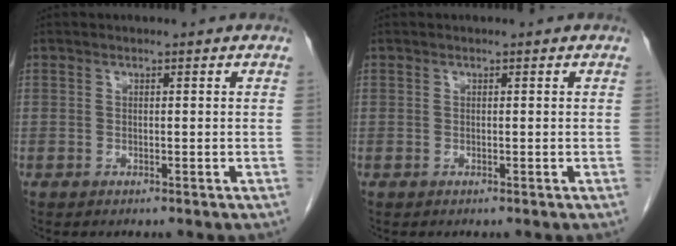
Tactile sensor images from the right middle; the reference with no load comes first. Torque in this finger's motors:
{"motor_torque": [0.00, 0.00, 0.00, -0.01]}